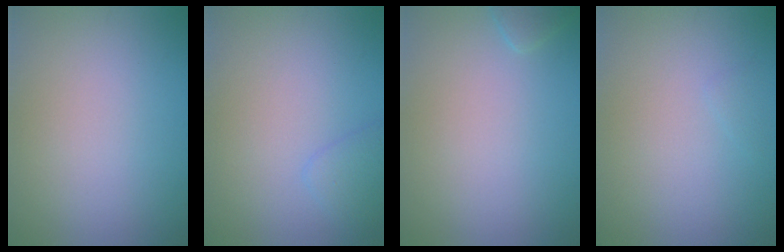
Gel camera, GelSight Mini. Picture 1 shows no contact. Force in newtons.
{"total": 1.4, "press": 1.4, "slide": 0.1}
{"total": 1.1, "press": 1.1, "slide": 0.1}
{"total": 0.5, "press": 0.5, "slide": 0.0}